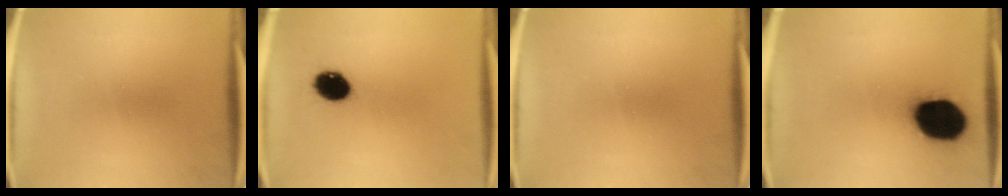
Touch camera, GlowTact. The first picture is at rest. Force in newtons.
{"total": 7.8}
{"total": 0.0}
{"total": 19.9}